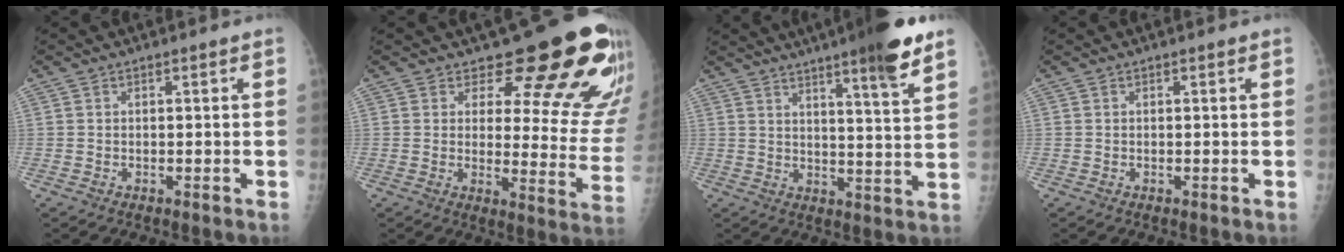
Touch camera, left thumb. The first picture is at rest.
{"total": 18.3, "force": [14.5, 6.6, 9.0], "torque": [-0.057, -0.117, 0.157]}
{"total": 13.8, "force": [9.3, 1.1, 10.1], "torque": [-0.135, -0.042, 0.126]}
{"total": 0.0}